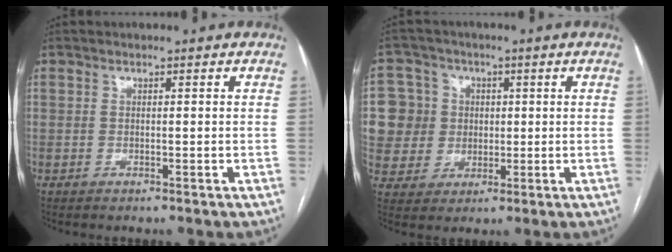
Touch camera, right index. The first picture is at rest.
{"total": 10.0, "force": [1.3, 9.8, 1.2], "torque": [-0.036, 0.037, 0.036]}